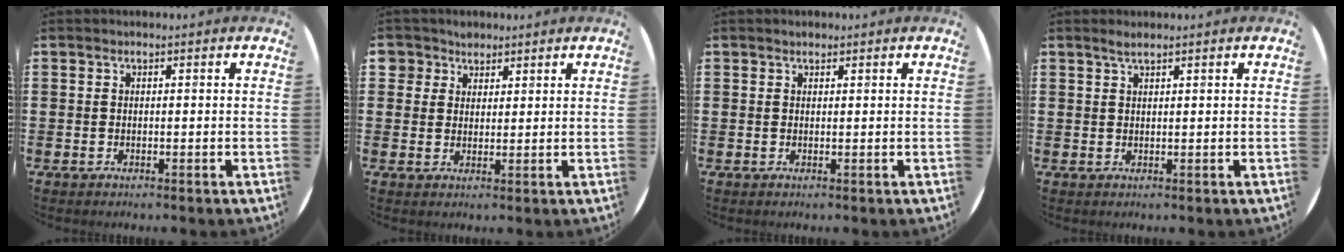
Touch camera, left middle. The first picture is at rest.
{"total": 3.1, "force": [2.3, 2.2, -0.1], "torque": [-0.001, 0.008, 0.043]}
{"total": 0.6, "force": [0.5, 0.2, 0.0], "torque": [-0.002, 0.003, 0.010]}
{"total": 1.4, "force": [1.2, 0.0, 0.8], "torque": [-0.017, 0.002, 0.021]}